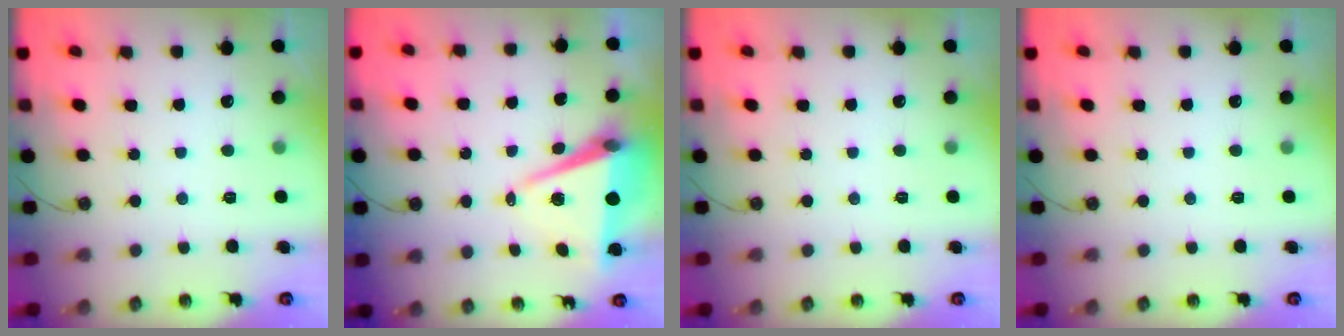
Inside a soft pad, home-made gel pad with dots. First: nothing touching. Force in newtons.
{"total": 8.3, "press": 6.9, "slide": 4.5}
{"total": 0.0}
{"total": 0.0}